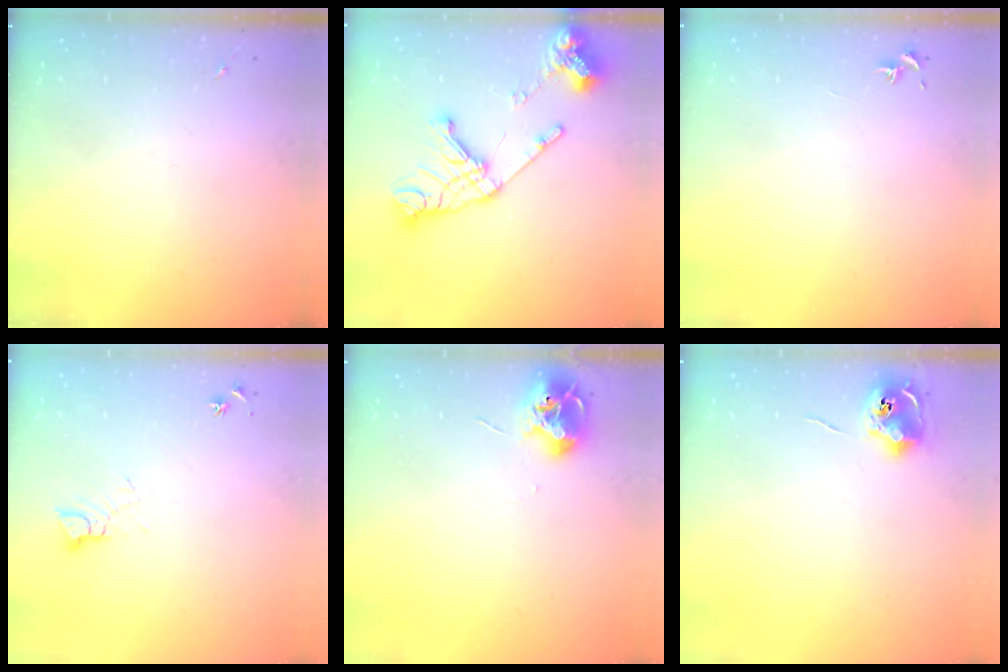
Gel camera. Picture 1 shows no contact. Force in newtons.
{"total": 19.2, "press": 19.1, "slide": 2.3}
{"total": 0.7, "press": 0.7, "slide": 0.3}
{"total": 5.4, "press": 5.4, "slide": 0.5}
{"total": 9.3, "press": 9.3, "slide": 1.0}
{"total": 8.8, "press": 8.8, "slide": 0.1}